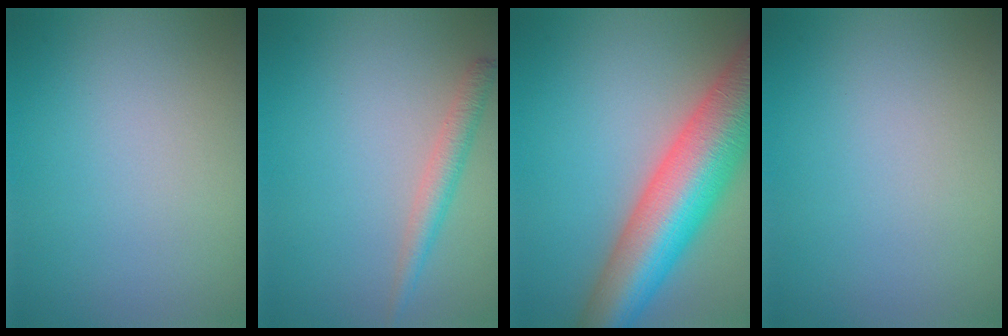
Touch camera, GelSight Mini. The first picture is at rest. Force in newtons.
{"total": 2.2, "press": 2.2, "slide": 0.0}
{"total": 12.1, "press": 12.1, "slide": 0.5}
{"total": 0.0}